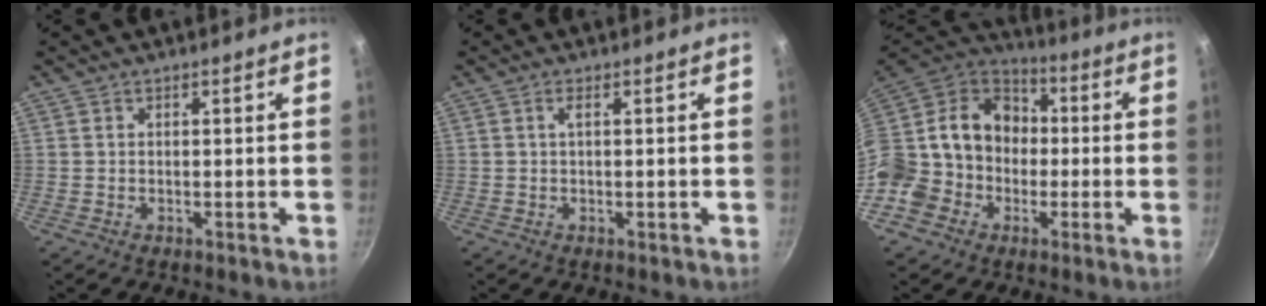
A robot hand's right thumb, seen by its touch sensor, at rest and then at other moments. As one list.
[{"total": 1.4, "force": [0.1, 0.1, 1.4], "torque": [-0.025, 0.001, 0.001]}, {"total": 22.0, "force": [-3.2, 19.4, 9.9], "torque": [-0.193, 0.068, -0.058]}]